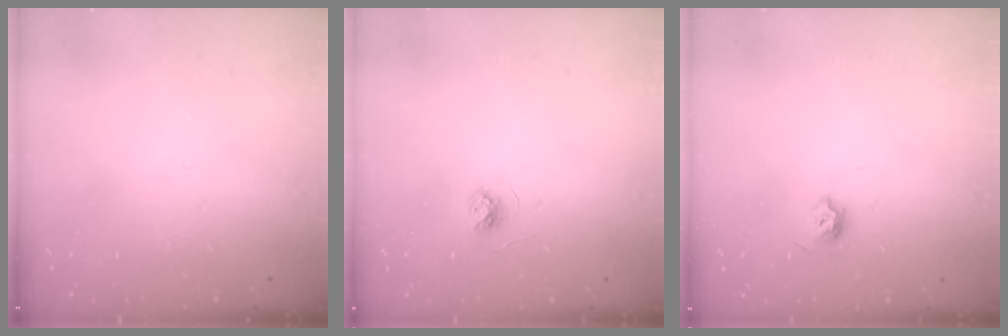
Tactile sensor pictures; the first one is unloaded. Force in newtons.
{"total": 3.7, "press": 3.6, "slide": 0.4}
{"total": 4.7, "press": 4.6, "slide": 1.2}